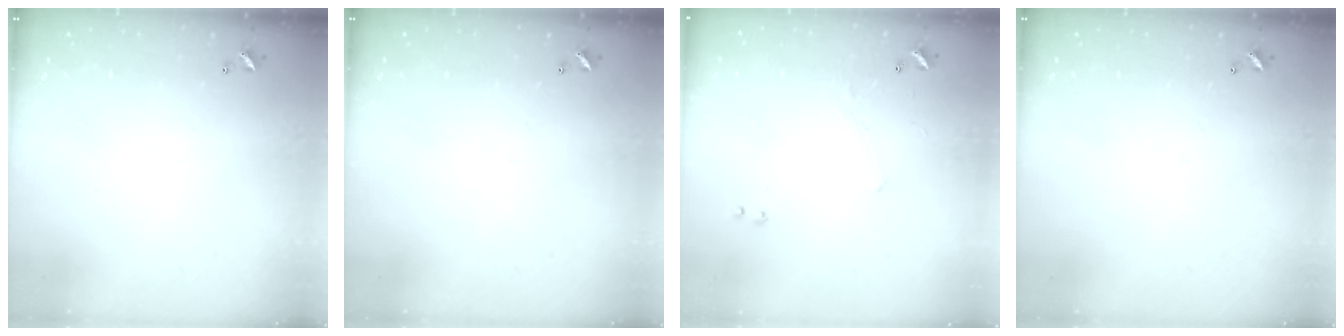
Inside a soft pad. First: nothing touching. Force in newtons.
{"total": 0.0}
{"total": 1.2, "press": 1.1, "slide": 0.5}
{"total": 0.0}